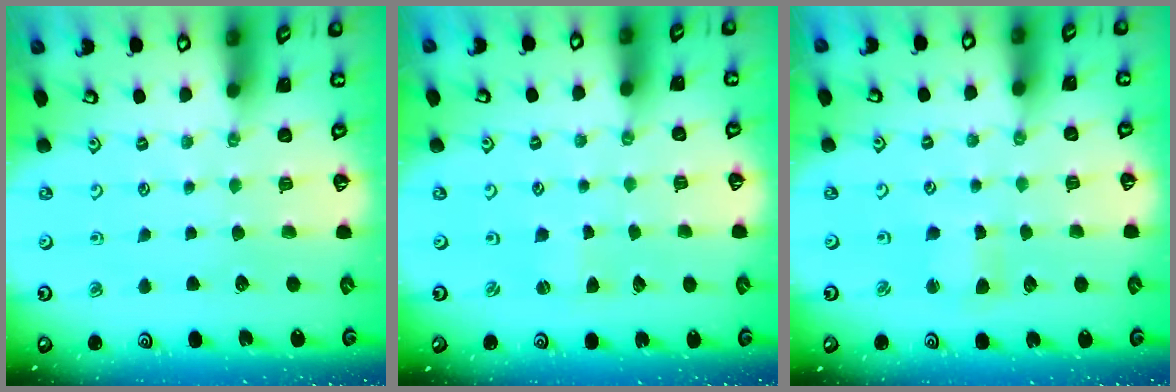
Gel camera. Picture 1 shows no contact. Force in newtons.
{"total": 1.5, "press": 1.4, "slide": 0.2}
{"total": 2.2, "press": 2.1, "slide": 0.5}